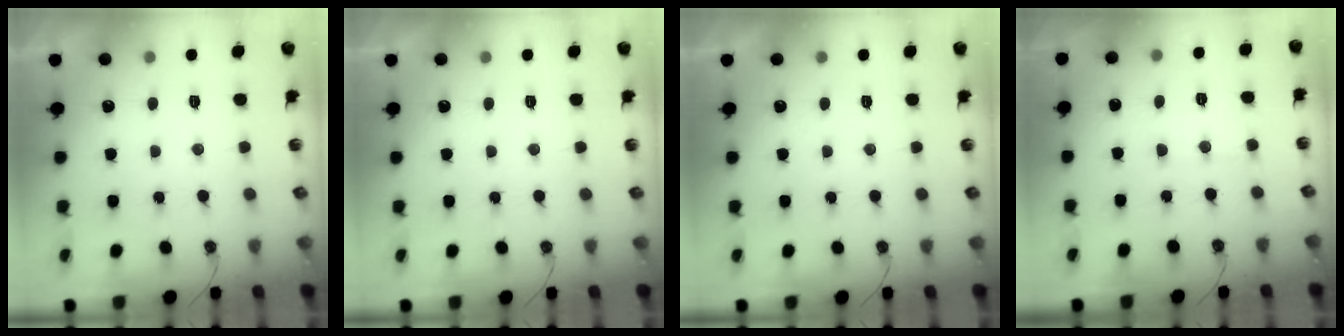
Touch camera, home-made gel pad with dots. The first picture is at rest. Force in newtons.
{"total": 0.0}
{"total": 0.0}
{"total": 5.4, "press": 5.4, "slide": 0.6}